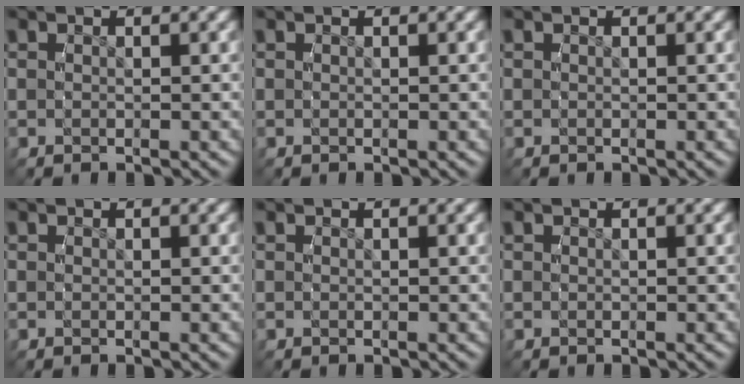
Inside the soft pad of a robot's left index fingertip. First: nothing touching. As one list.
[{"total": 0.0}, {"total": 0.0}, {"total": 0.0}, {"total": 0.0}, {"total": 0.0}]